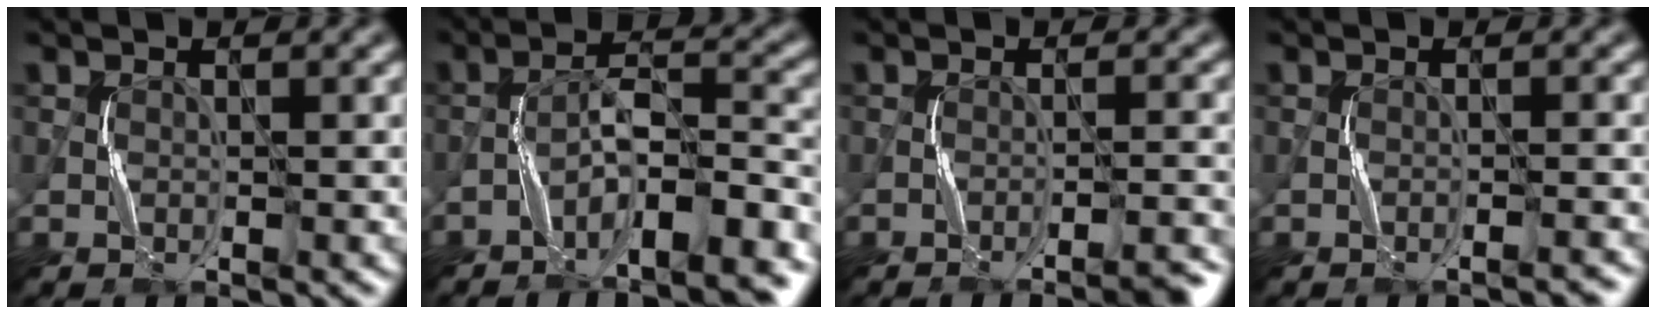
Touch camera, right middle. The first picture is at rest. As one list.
[{"total": 8.5, "force": [-5.7, 1.7, 6.1], "torque": [-0.091, 0.018, -0.092]}, {"total": 2.6, "force": [-1.9, 0.1, 1.8], "torque": [-0.023, 0.012, -0.033]}, {"total": 0.9, "force": [-0.8, -0.2, 0.3], "torque": [-0.007, 0.007, -0.012]}]